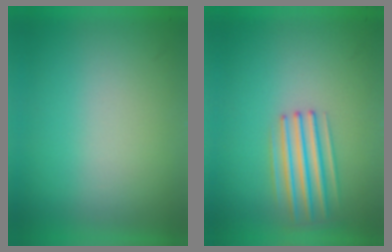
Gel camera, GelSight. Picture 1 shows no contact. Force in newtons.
{"total": 3.6}